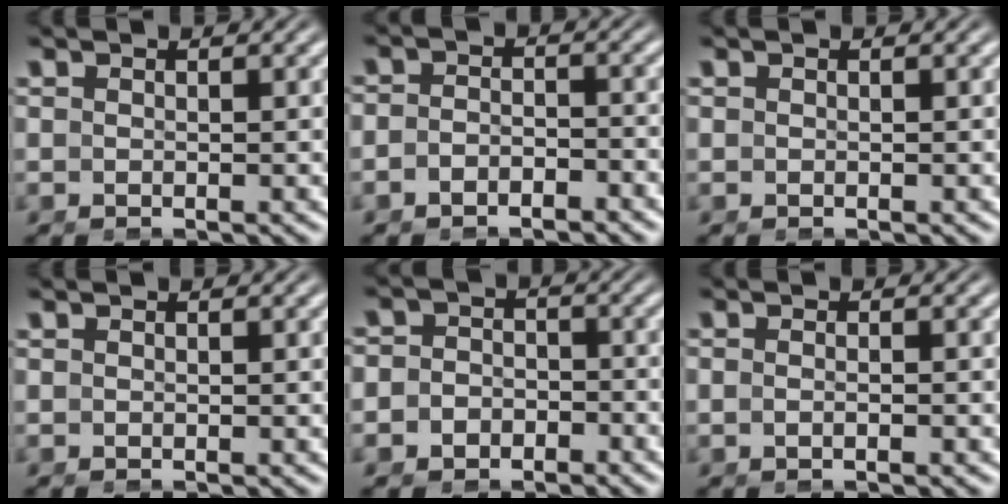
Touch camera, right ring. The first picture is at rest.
{"total": 2.6, "force": [-2.3, 1.1, 0.5], "torque": [-0.011, -0.009, -0.040]}
{"total": 0.0}
{"total": 0.0}
{"total": 4.9, "force": [-2.5, 4.2, 0.6], "torque": [-0.026, -0.019, -0.045]}
{"total": 1.2, "force": [-0.6, 0.1, 1.1], "torque": [-0.024, -0.001, -0.011]}